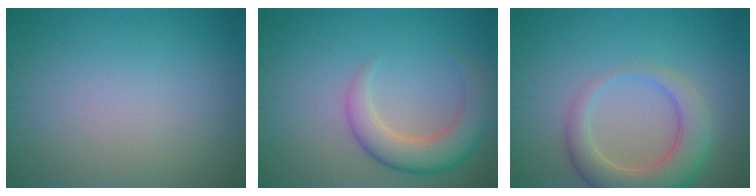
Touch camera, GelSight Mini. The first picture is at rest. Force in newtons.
{"total": 4.8, "press": 4.8, "slide": 0.2}
{"total": 5.6, "press": 5.6, "slide": 0.8}